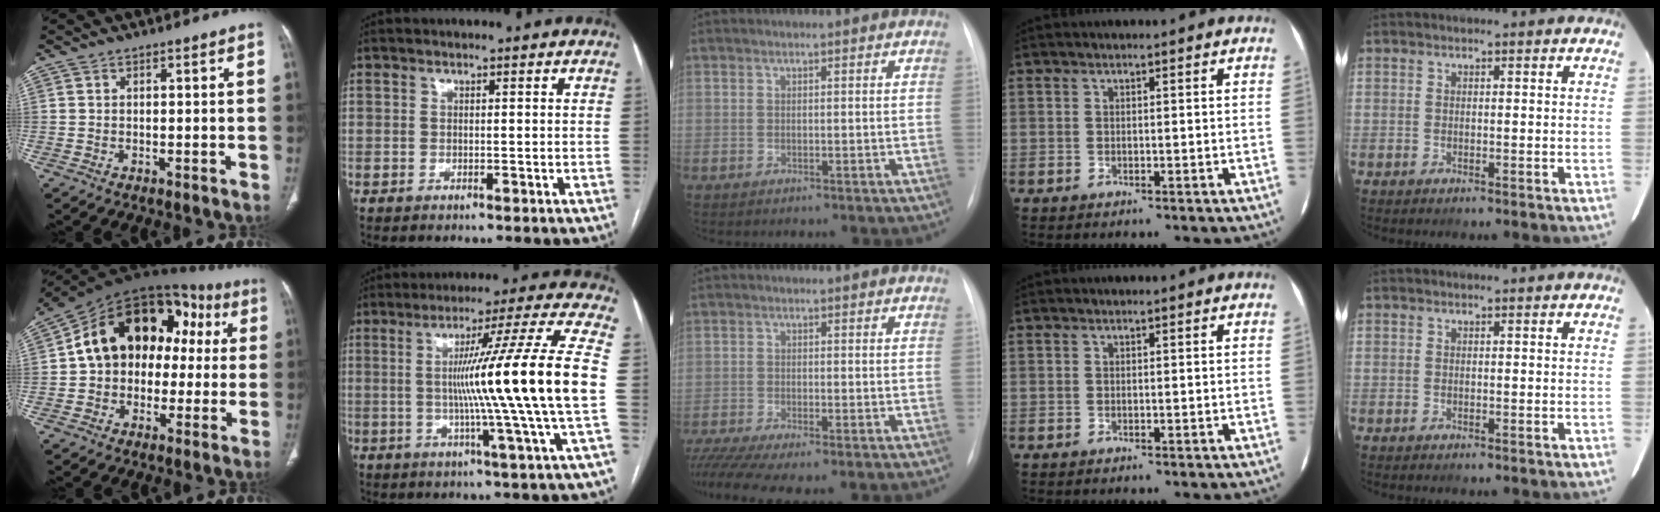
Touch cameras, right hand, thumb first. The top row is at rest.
{"thumb": {"total": 21.4, "force": [2.8, 15.0, 15.0], "torque": [-0.194, 0.056, 0.037]}, "index": {"total": 17.7, "force": [-0.6, -3.3, 17.3], "torque": [-0.258, -0.007, -0.020]}, "middle": {"total": 6.8, "force": [-5.2, 0.6, 4.4], "torque": [-0.081, -0.010, -0.088]}}